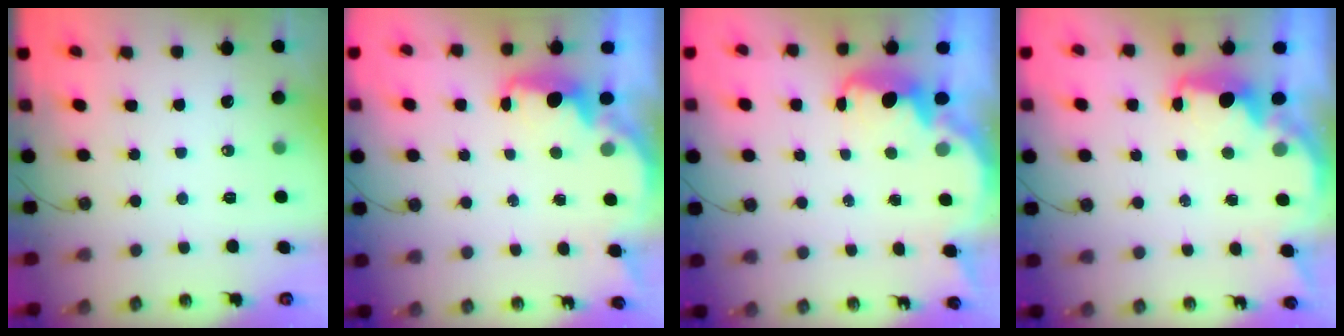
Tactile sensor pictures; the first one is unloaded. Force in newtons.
{"total": 2.4, "press": 2.2, "slide": 0.8}
{"total": 2.8, "press": 2.8, "slide": 0.4}
{"total": 3.4, "press": 3.3, "slide": 0.6}